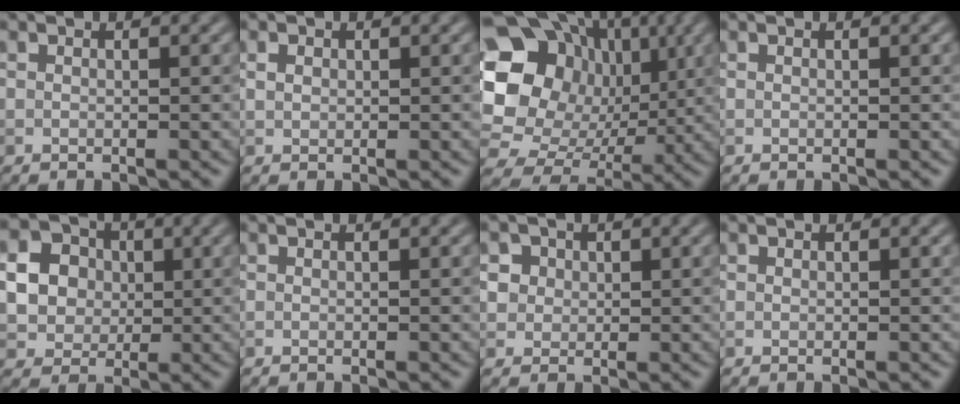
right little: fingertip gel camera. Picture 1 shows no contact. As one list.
[{"total": 1.0, "force": [0.4, 0.8, 0.5], "torque": [-0.010, 0.001, 0.006]}, {"total": 18.6, "force": [3.3, 16.4, 8.1], "torque": [-0.191, 0.038, 0.049]}, {"total": 0.0}, {"total": 5.2, "force": [0.4, 4.6, 2.2], "torque": [-0.049, 0.007, -0.001]}, {"total": 0.0}, {"total": 3.8, "force": [1.6, 3.1, 1.5], "torque": [-0.028, 0.010, 0.027]}, {"total": 0.0}]